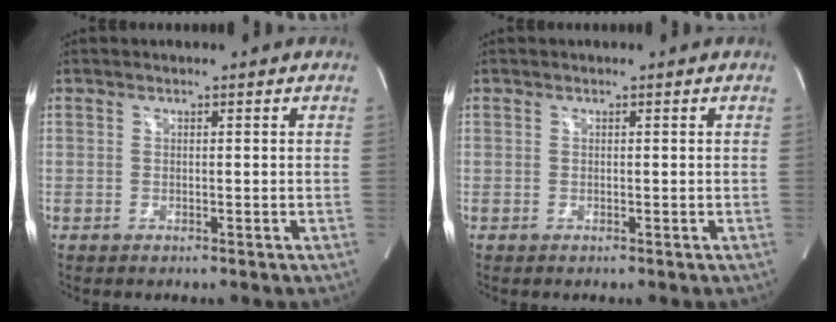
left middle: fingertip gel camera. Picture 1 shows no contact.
{"total": 0.0}